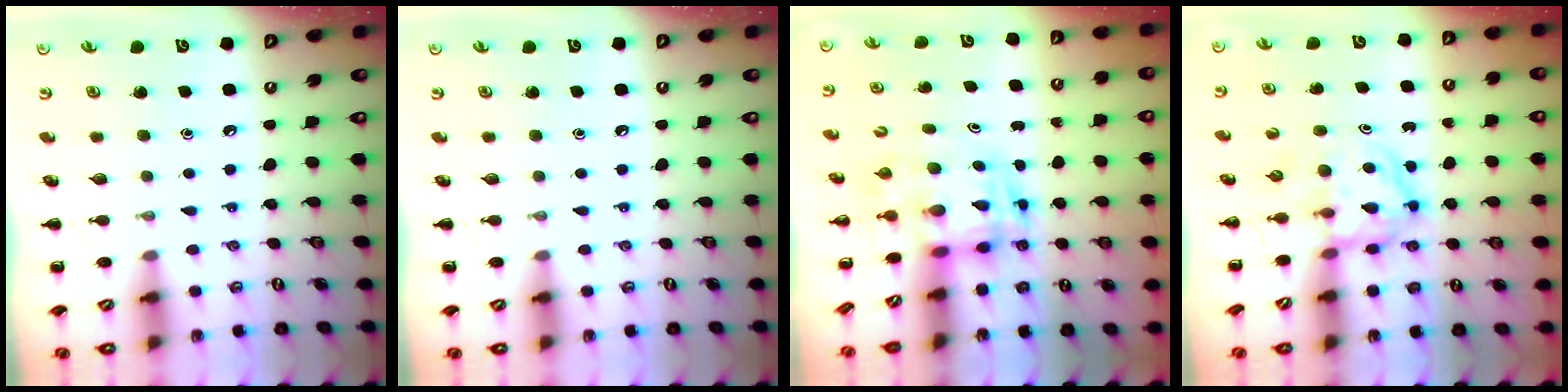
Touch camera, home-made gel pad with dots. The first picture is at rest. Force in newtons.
{"total": 0.0}
{"total": 3.4, "press": 3.3, "slide": 0.6}
{"total": 3.8, "press": 3.7, "slide": 0.5}